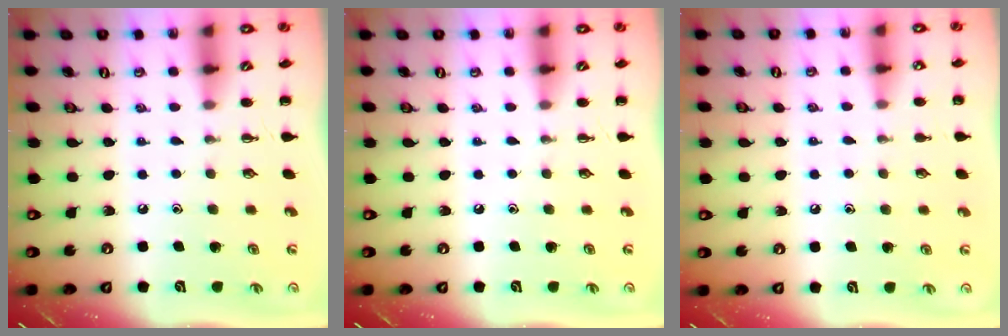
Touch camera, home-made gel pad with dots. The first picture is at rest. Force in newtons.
{"total": 0.0}
{"total": 4.1, "press": 4.0, "slide": 0.9}